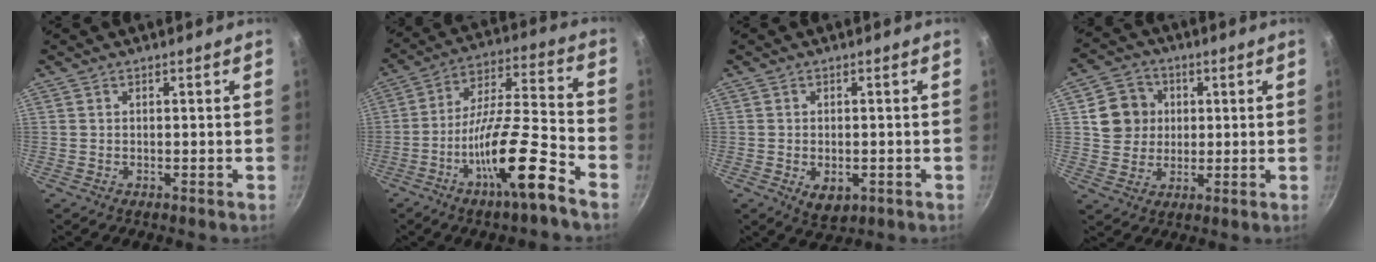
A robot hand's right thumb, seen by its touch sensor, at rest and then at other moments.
{"total": 17.1, "force": [-8.9, 3.3, 14.2], "torque": [-0.236, 0.057, -0.165]}
{"total": 4.8, "force": [-1.4, 3.0, 3.5], "torque": [-0.041, -0.004, -0.013]}
{"total": 8.6, "force": [2.0, 7.8, 3.0], "torque": [-0.021, 0.009, 0.030]}